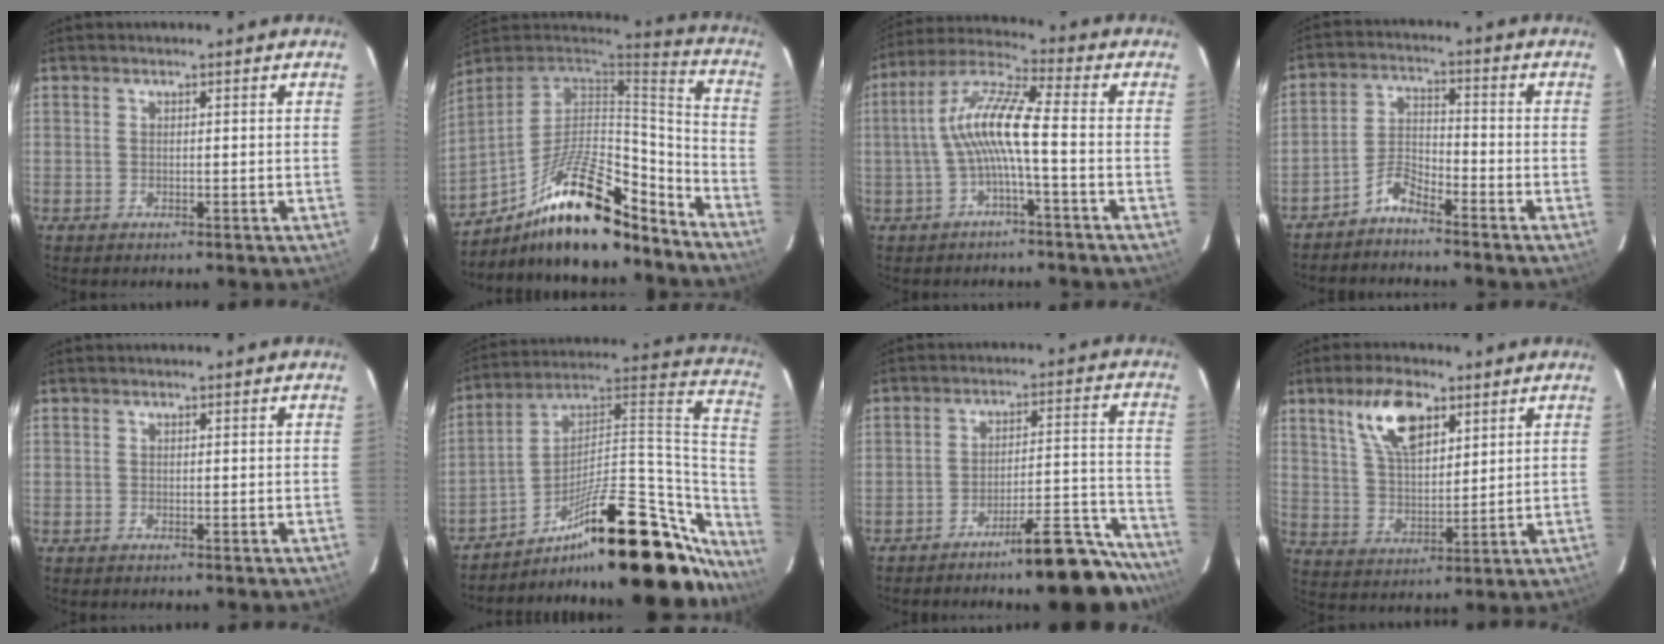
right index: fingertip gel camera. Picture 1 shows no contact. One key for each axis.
{"total": 23.3, "fx": -16.0, "fy": 8.1, "fz": 14.8, "tx": -0.254, "ty": 0.009, "tz": -0.257}
{"total": 9.6, "fx": -1.7, "fy": 0.8, "fz": 9.4, "tx": -0.203, "ty": 0.020, "tz": -0.033}
{"total": 4.4, "fx": -3.9, "fy": 1.2, "fz": 1.6, "tx": -0.042, "ty": 0.019, "tz": -0.082}
{"total": 0.0}
{"total": 32.9, "fx": -22.2, "fy": 10.1, "fz": 22.0, "tx": -0.282, "ty": 0.048, "tz": -0.333}
{"total": 15.9, "fx": -14.5, "fy": 1.5, "fz": 6.3, "tx": -0.071, "ty": 0.032, "tz": -0.201}
{"total": 10.9, "fx": 5.9, "fy": 4.8, "fz": 7.8, "tx": -0.145, "ty": 0.016, "tz": 0.116}